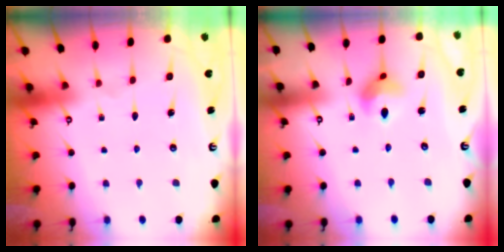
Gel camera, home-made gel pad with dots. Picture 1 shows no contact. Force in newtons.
{"total": 6.7, "press": 6.7, "slide": 0.3}